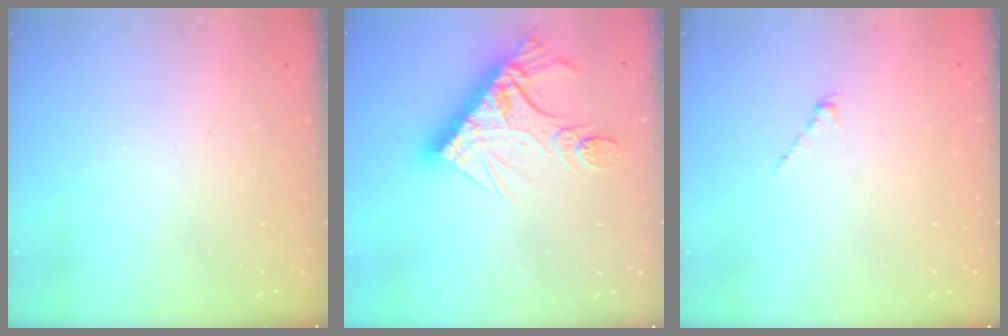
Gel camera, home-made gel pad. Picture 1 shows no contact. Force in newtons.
{"total": 16.2, "press": 16.2, "slide": 1.5}
{"total": 0.0}